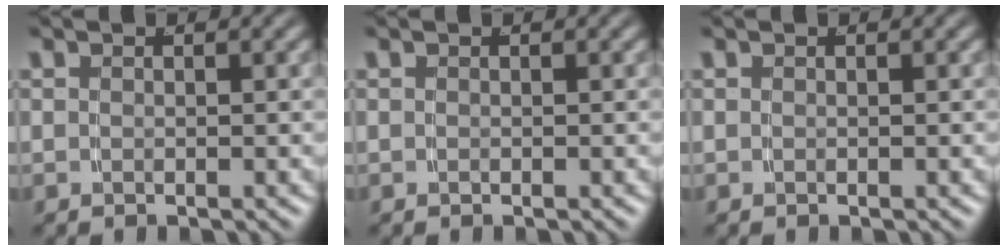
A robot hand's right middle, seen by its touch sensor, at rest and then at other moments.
{"total": 0.0}
{"total": 0.0}